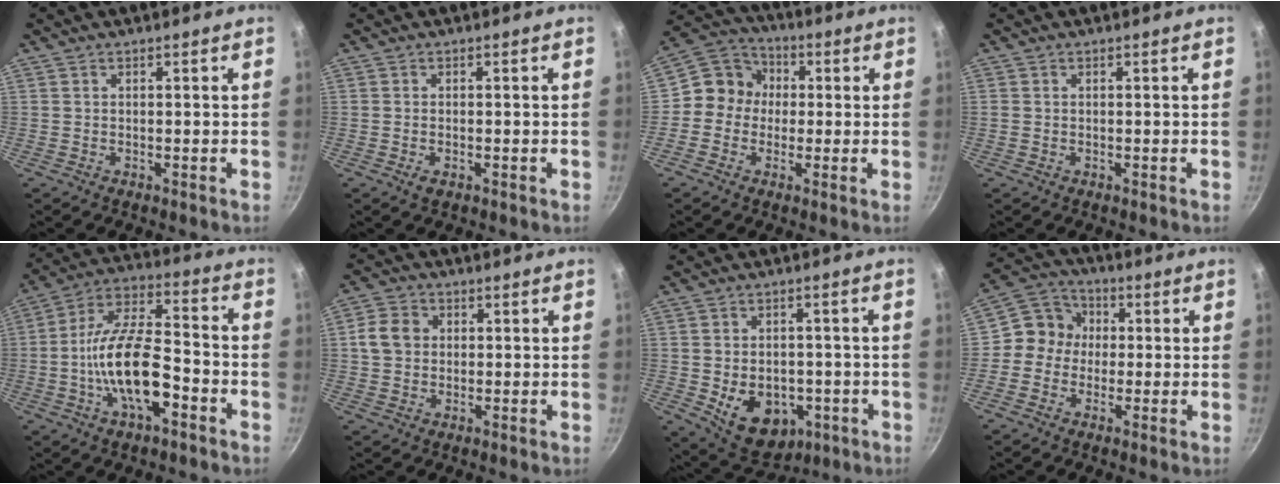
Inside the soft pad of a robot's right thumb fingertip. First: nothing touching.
{"total": 1.6, "force": [-0.6, 0.9, 1.1], "torque": [-0.022, -0.001, -0.011]}
{"total": 8.6, "force": [0.0, 8.0, 3.1], "torque": [-0.017, 0.022, -0.026]}
{"total": 0.5, "force": [-0.1, 0.5, 0.2], "torque": [-0.003, 0.001, -0.002]}
{"total": 16.7, "force": [-5.4, 7.2, 14.1], "torque": [-0.240, 0.042, -0.110]}
{"total": 5.8, "force": [0.6, 5.0, 2.9], "torque": [-0.037, 0.007, 0.001]}
{"total": 12.4, "force": [-3.3, 9.0, 8.0], "torque": [-0.088, 0.002, -0.029]}
{"total": 7.9, "force": [-0.1, 7.3, 2.8], "torque": [-0.013, 0.020, -0.027]}